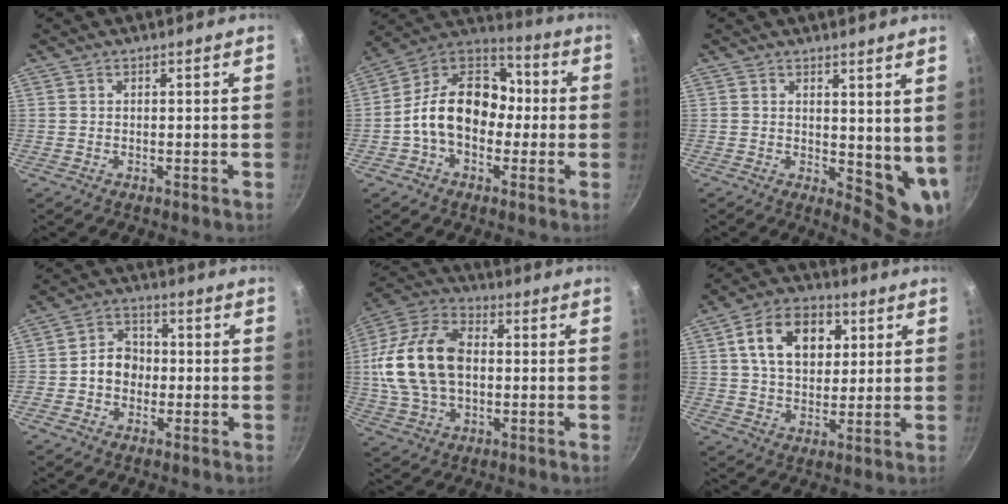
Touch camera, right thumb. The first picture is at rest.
{"total": 17.1, "force": [-1.7, 12.5, 11.5], "torque": [-0.144, 0.051, -0.052]}
{"total": 7.9, "force": [2.9, 4.0, 6.2], "torque": [-0.066, -0.028, 0.044]}
{"total": 6.6, "force": [-1.0, 5.6, 3.5], "torque": [-0.021, 0.019, -0.026]}
{"total": 19.2, "force": [0.6, 12.8, 14.2], "torque": [-0.264, 0.028, 0.004]}
{"total": 14.0, "force": [4.2, 9.8, 9.2], "torque": [-0.121, 0.003, 0.062]}